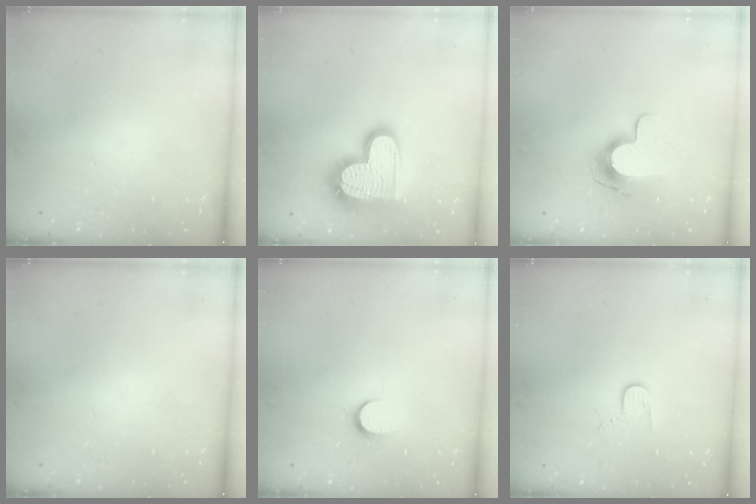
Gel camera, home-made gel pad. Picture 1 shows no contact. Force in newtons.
{"total": 18.8, "press": 18.8, "slide": 1.6}
{"total": 10.2, "press": 10.1, "slide": 0.5}
{"total": 0.0}
{"total": 6.8, "press": 6.7, "slide": 0.6}
{"total": 4.6, "press": 4.5, "slide": 0.5}